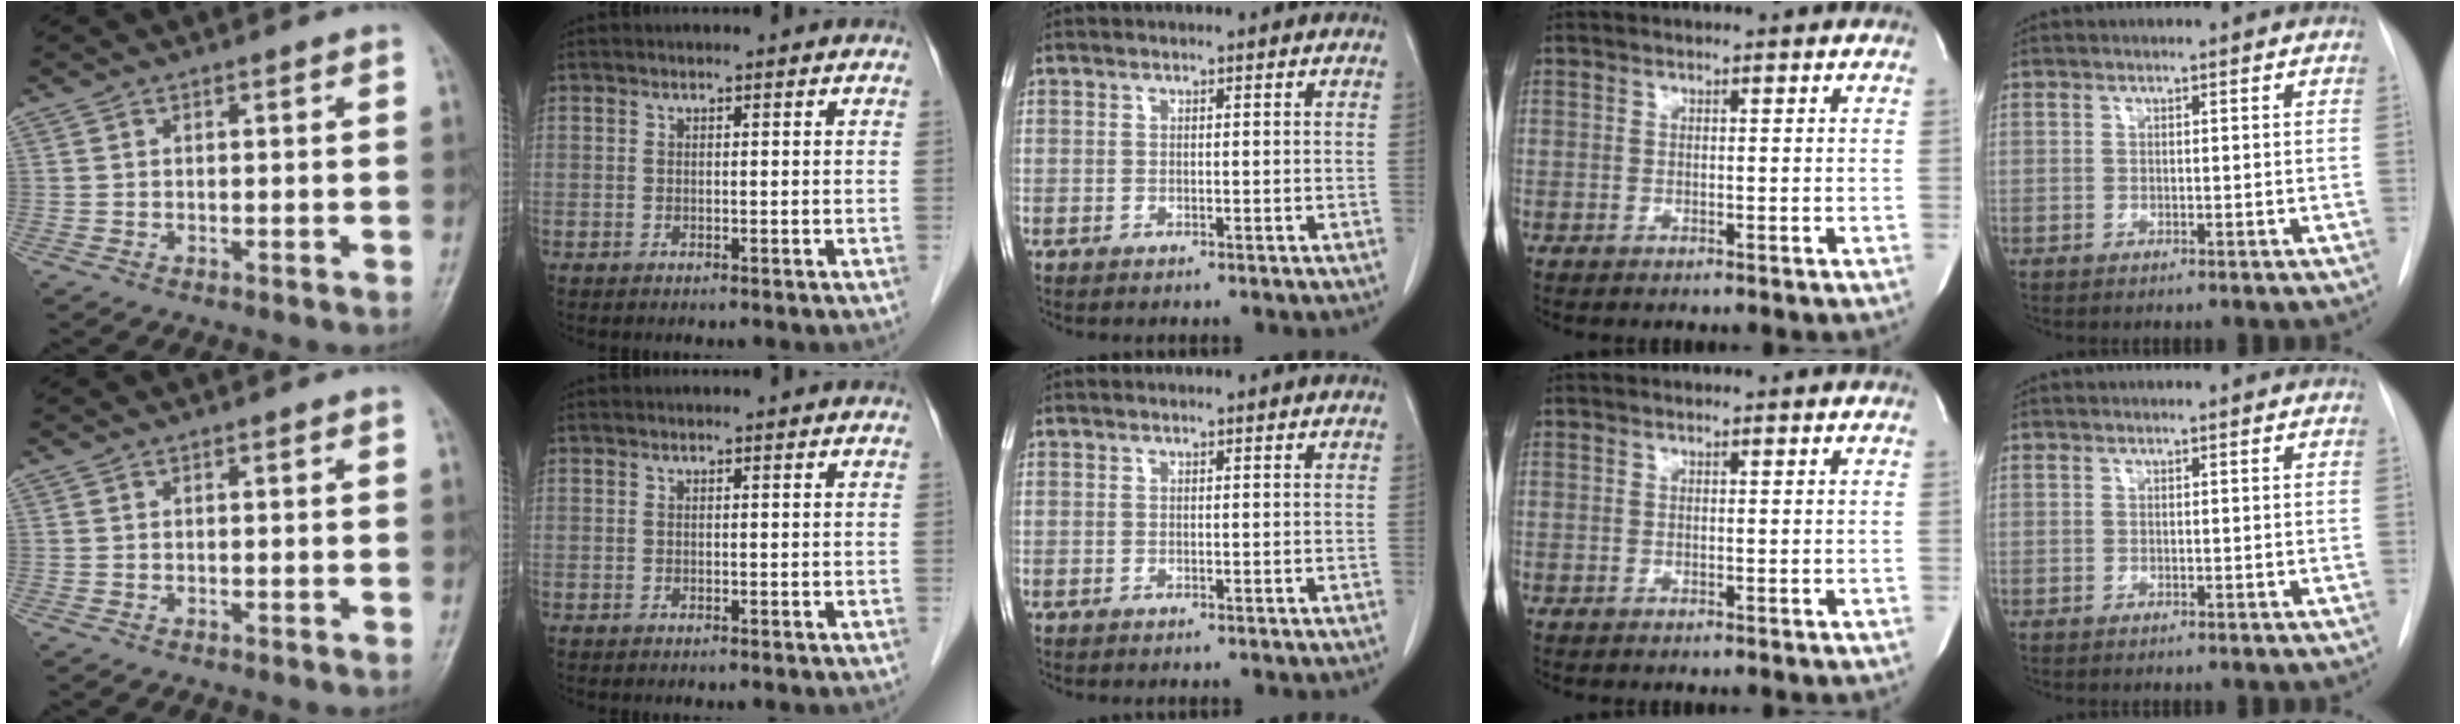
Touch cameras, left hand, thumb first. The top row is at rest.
{}